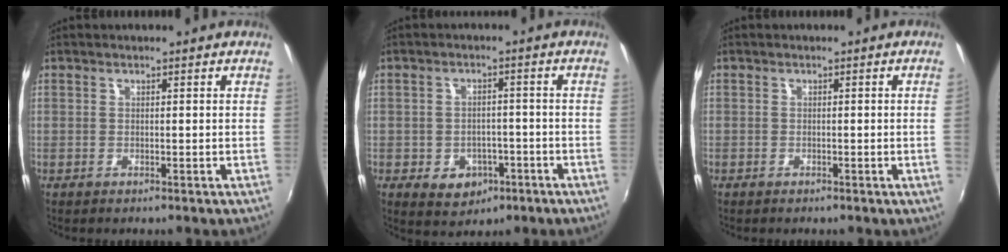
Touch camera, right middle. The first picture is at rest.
{"total": 6.7, "force": [-2.9, 5.4, 2.9], "torque": [-0.069, 0.008, -0.025]}
{"total": 1.1, "force": [-0.1, -0.7, 0.9], "torque": [-0.006, -0.009, 0.000]}